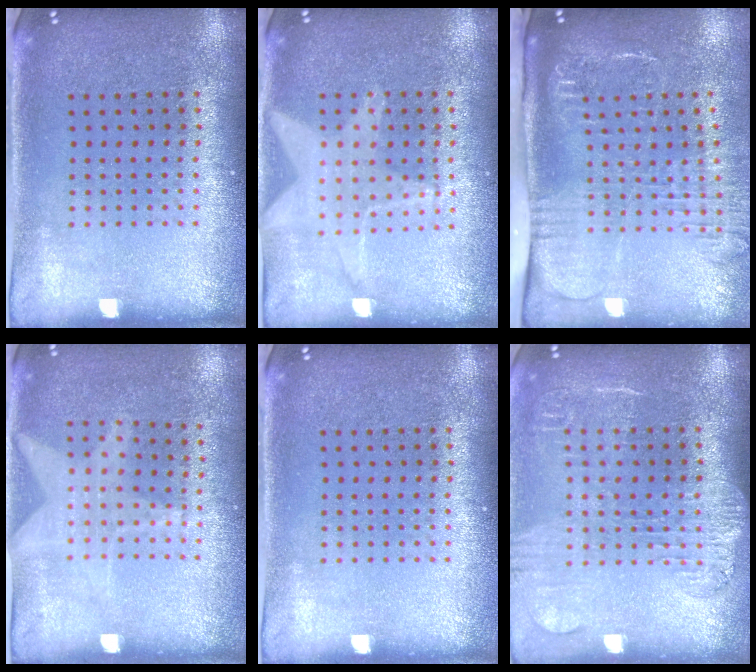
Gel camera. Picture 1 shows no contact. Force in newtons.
{"total": 1.1, "press": 1.1, "slide": 0.1}
{"total": 2.7, "press": 2.1, "slide": 1.7}
{"total": 1.1, "press": 1.0, "slide": 0.5}
{"total": 0.0}
{"total": 1.8, "press": 1.5, "slide": 1.0}